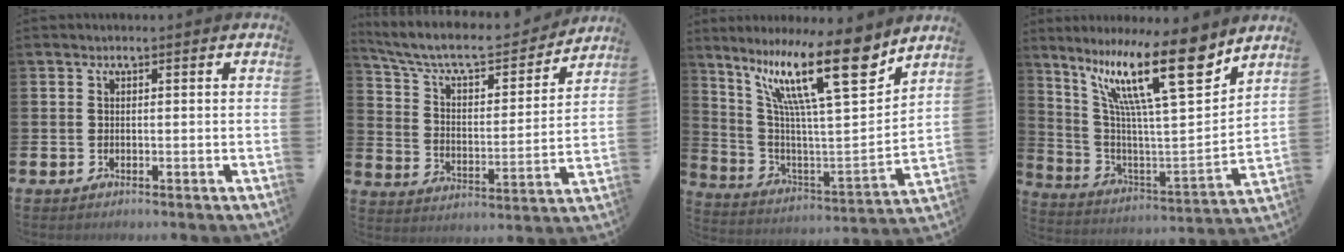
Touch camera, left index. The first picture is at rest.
{"total": 8.7, "force": [7.5, 2.5, 3.5], "torque": [-0.101, -0.049, 0.126]}
{"total": 17.8, "force": [11.3, 3.7, 13.3], "torque": [-0.260, -0.050, 0.183]}
{"total": 17.8, "force": [11.2, 3.7, 13.4], "torque": [-0.260, -0.047, 0.181]}